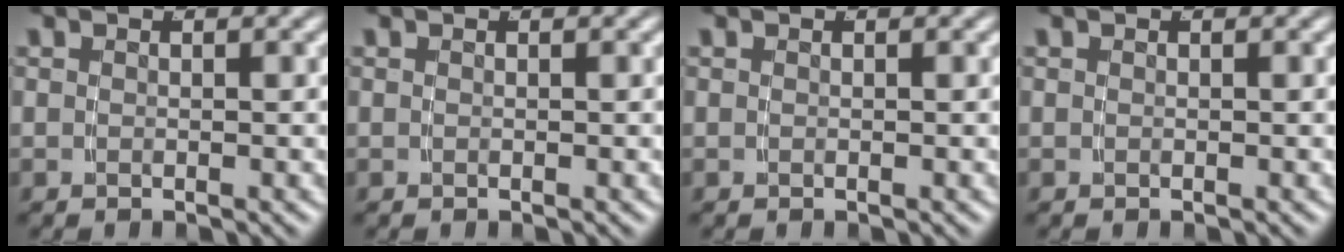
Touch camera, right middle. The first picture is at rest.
{"total": 0.0}
{"total": 0.0}
{"total": 0.0}